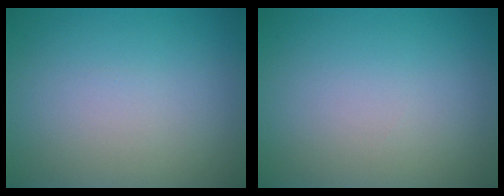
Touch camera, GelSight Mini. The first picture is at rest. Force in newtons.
{"total": 0.0}